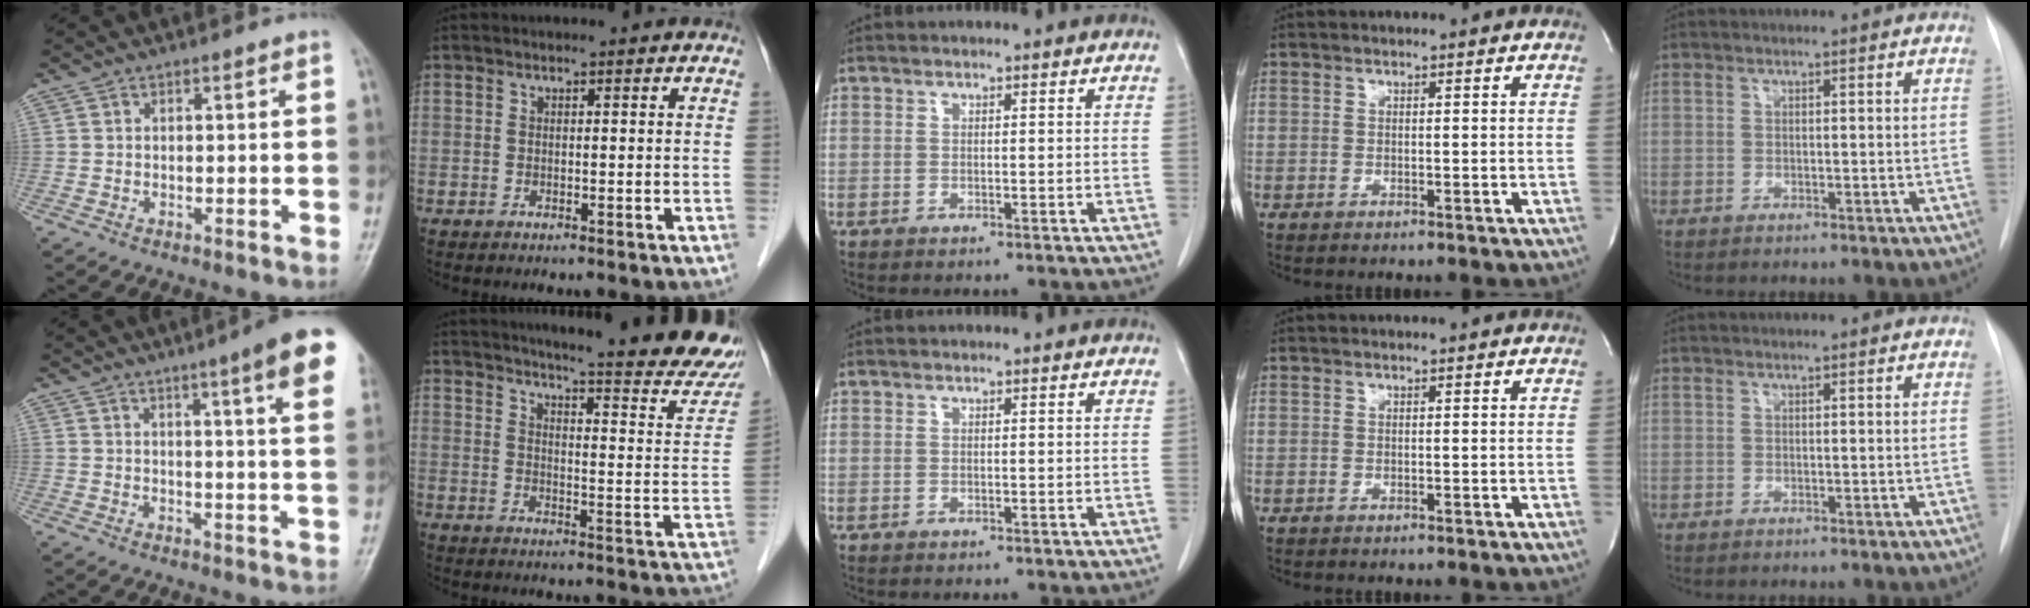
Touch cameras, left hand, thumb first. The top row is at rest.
{"thumb": {"total": 10.2, "force": [5.1, 0.8, 8.8], "torque": [-0.105, -0.007, 0.052]}, "index": {"total": 22.7, "force": [20.6, 0.6, 9.6], "torque": [-0.132, -0.105, 0.238]}}